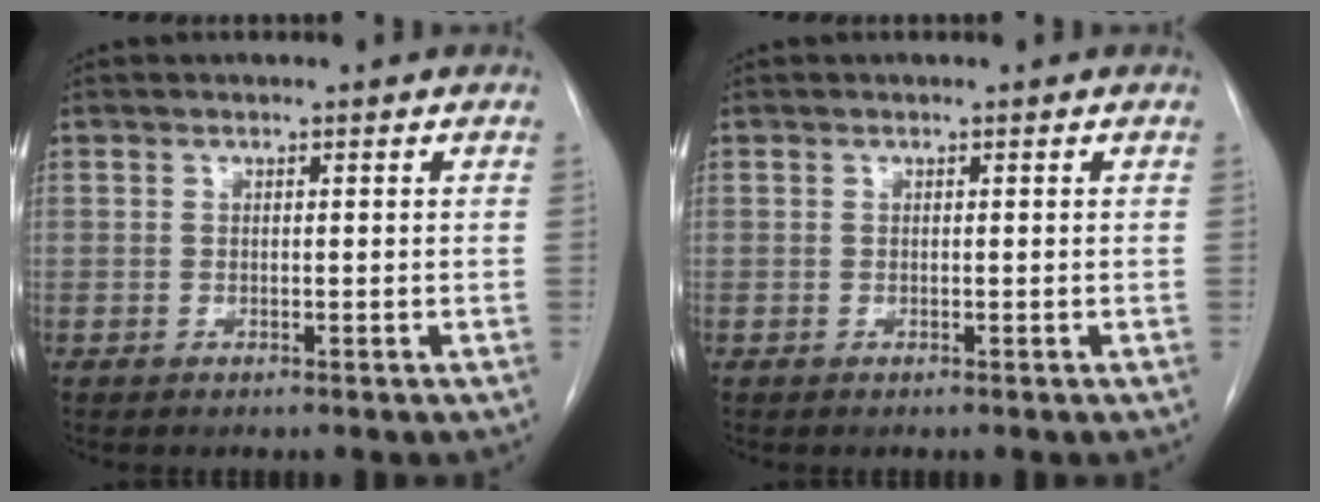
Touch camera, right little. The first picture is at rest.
{"total": 0.0}